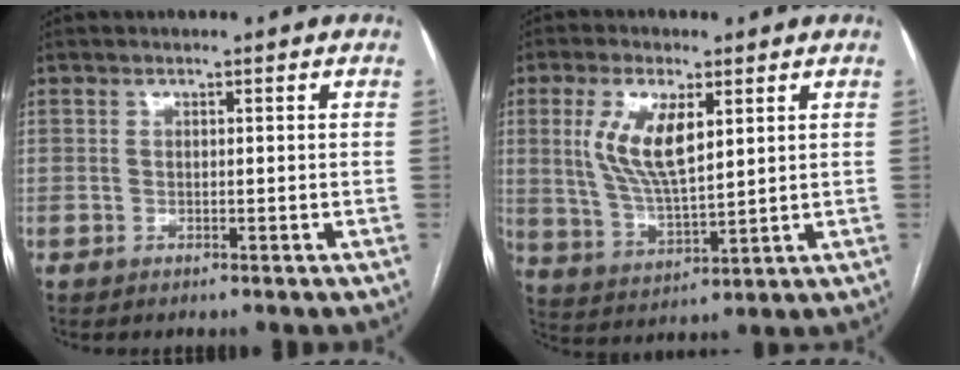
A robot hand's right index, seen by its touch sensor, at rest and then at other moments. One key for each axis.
{"total": 9.7, "fx": 3.3, "fy": 3.1, "fz": 8.6, "tx": -0.183, "ty": 0.004, "tz": 0.070}